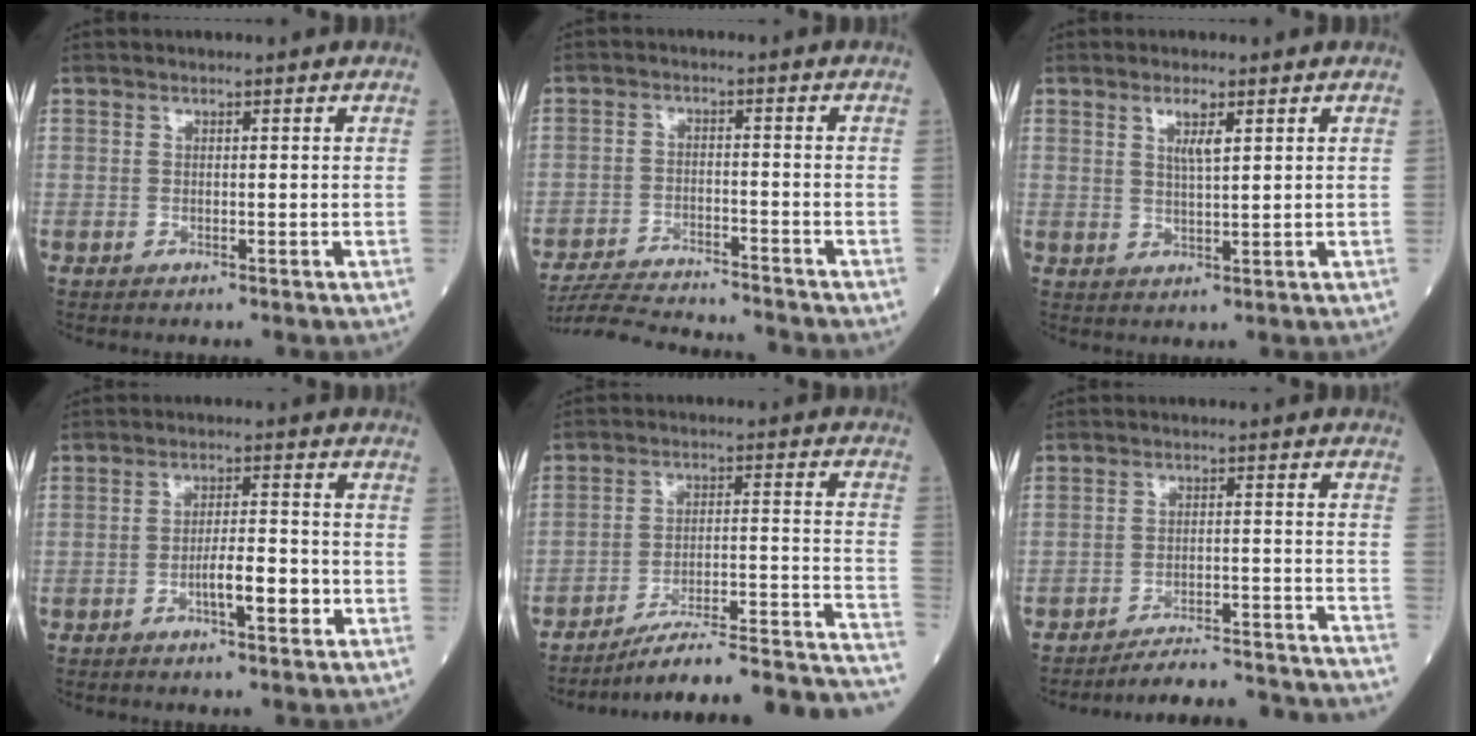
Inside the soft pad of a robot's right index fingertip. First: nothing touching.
{"total": 12.0, "force": [-11.6, 0.6, 3.1], "torque": [-0.050, -0.003, -0.184]}
{"total": 3.0, "force": [1.5, 0.4, 2.6], "torque": [-0.050, 0.000, 0.027]}
{"total": 5.5, "force": [-2.0, 1.1, 5.0], "torque": [-0.081, 0.003, -0.031]}
{"total": 20.4, "force": [-17.8, 1.0, 10.0], "torque": [-0.073, 0.024, -0.252]}
{"total": 18.5, "force": [-18.0, -0.7, 4.2], "torque": [-0.035, -0.009, -0.234]}